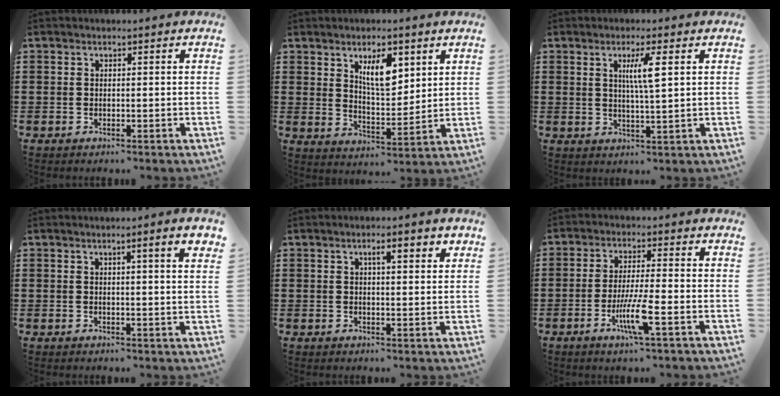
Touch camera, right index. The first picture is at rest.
{"total": 7.1, "force": [3.4, 3.0, 5.4], "torque": [-0.091, -0.002, 0.055]}
{"total": 4.6, "force": [1.5, 0.3, 4.3], "torque": [-0.088, 0.002, 0.021]}
{"total": 3.5, "force": [1.7, -0.1, 3.0], "torque": [-0.051, -0.005, 0.026]}
{"total": 3.2, "force": [1.4, 0.8, 2.7], "torque": [-0.048, 0.004, 0.019]}
{"total": 7.1, "force": [-2.9, 0.6, 6.4], "torque": [-0.130, -0.017, -0.055]}